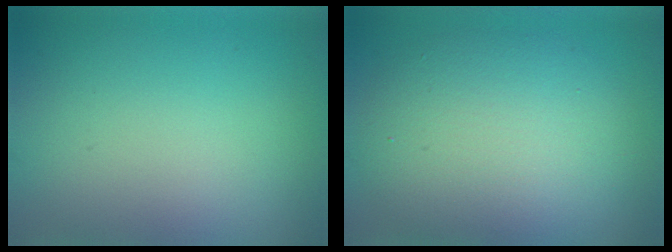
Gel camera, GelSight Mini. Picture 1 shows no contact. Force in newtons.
{"total": 8.1, "press": 8.1, "slide": 0.5}